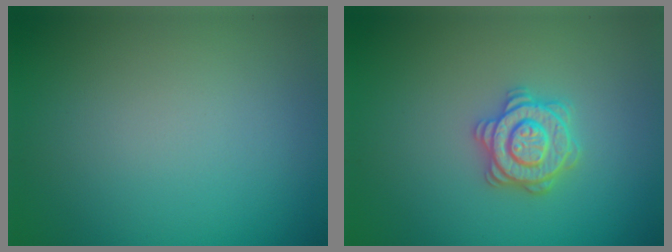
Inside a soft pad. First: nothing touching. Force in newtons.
{"total": 3.1, "press": 3.0, "slide": 0.5}